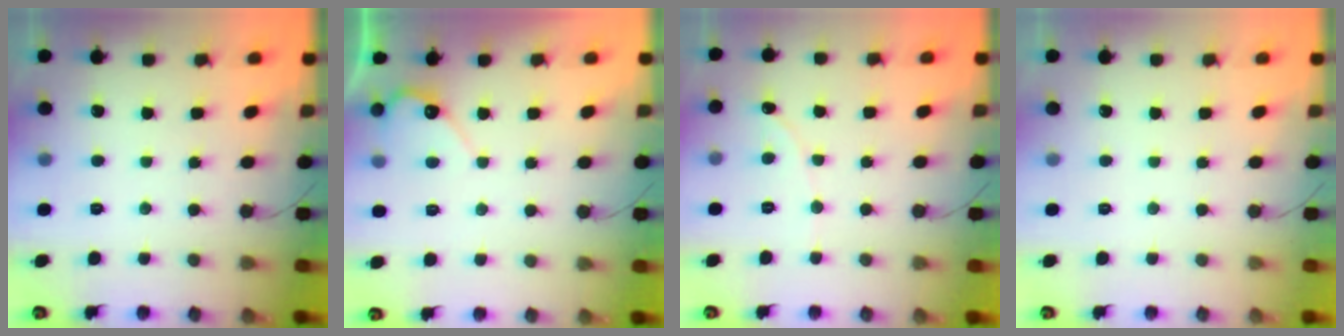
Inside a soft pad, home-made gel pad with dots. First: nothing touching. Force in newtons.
{"total": 6.7, "press": 6.7, "slide": 0.5}
{"total": 0.7, "press": 0.7, "slide": 0.0}
{"total": 0.0}